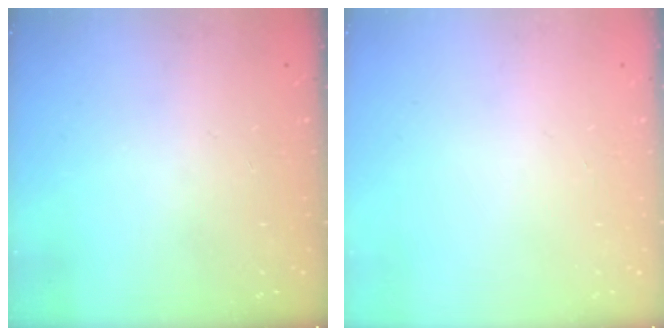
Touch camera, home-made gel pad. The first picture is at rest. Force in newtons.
{"total": 0.0}